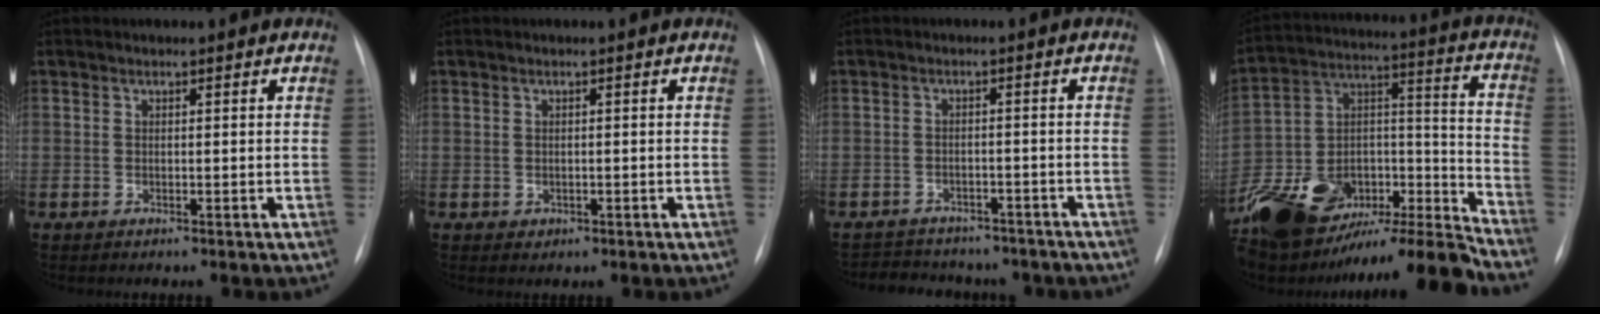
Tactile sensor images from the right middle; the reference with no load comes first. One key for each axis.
{"total": 0.8, "fx": -0.2, "fy": 0.7, "fz": 0.3, "tx": -0.005, "ty": 0.000, "tz": 0.002}
{"total": 12.1, "fx": -10.5, "fy": 5.1, "fz": 3.1, "tx": -0.059, "ty": 0.018, "tz": -0.122}
{"total": 23.5, "fx": -19.4, "fy": 6.1, "fz": 11.9, "tx": -0.187, "ty": 0.041, "tz": -0.321}